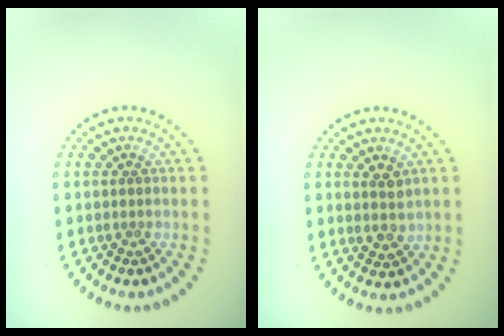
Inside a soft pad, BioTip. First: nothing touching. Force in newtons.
{"total": 1.9, "press": 1.7, "slide": 0.9}